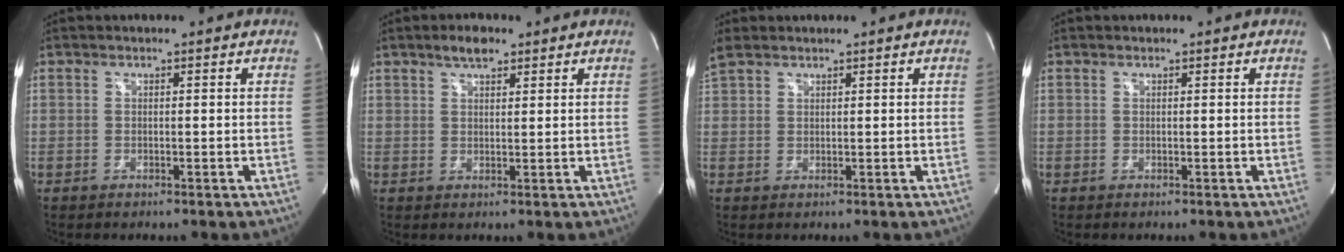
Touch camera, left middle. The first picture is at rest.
{"total": 3.4, "force": [2.4, 1.4, 1.9], "torque": [-0.039, 0.009, 0.042]}
{"total": 3.5, "force": [2.9, 1.5, 1.3], "torque": [-0.044, 0.023, 0.067]}
{"total": 0.0}